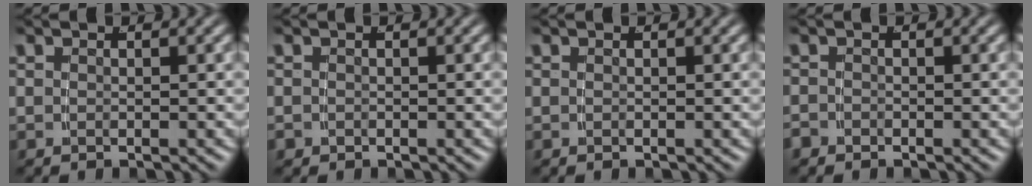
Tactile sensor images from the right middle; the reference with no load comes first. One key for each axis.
{"total": 0.8, "fx": -0.6, "fy": 0.5, "fz": 0.0, "tx": -0.005, "ty": -0.009, "tz": -0.006}
{"total": 0.0}
{"total": 1.0, "fx": -1.0, "fy": 0.3, "fz": -0.1, "tx": 0.003, "ty": -0.008, "tz": -0.015}